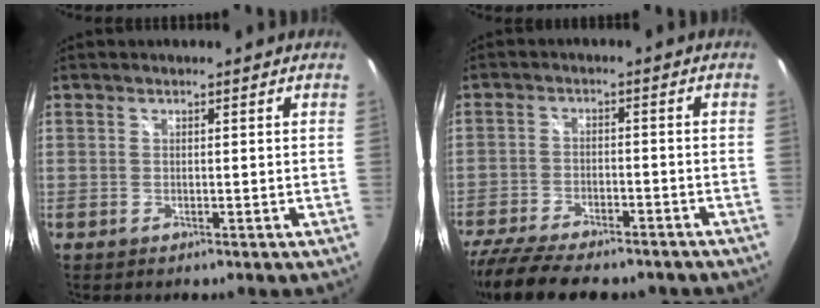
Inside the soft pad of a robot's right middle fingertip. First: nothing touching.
{"total": 17.0, "force": [-13.8, 5.3, 8.4], "torque": [-0.180, -0.039, -0.215]}